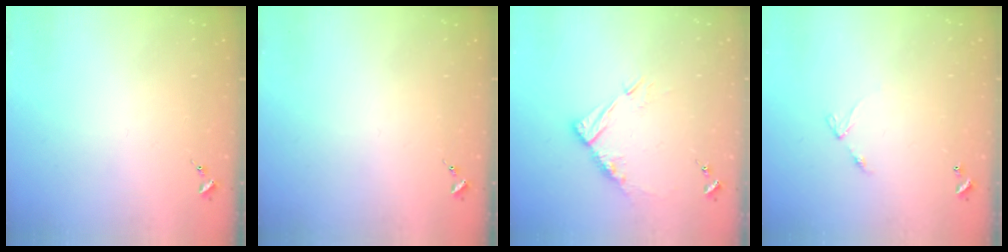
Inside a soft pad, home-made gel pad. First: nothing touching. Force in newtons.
{"total": 0.0}
{"total": 10.2, "press": 10.1, "slide": 0.9}
{"total": 4.7, "press": 4.7, "slide": 0.4}